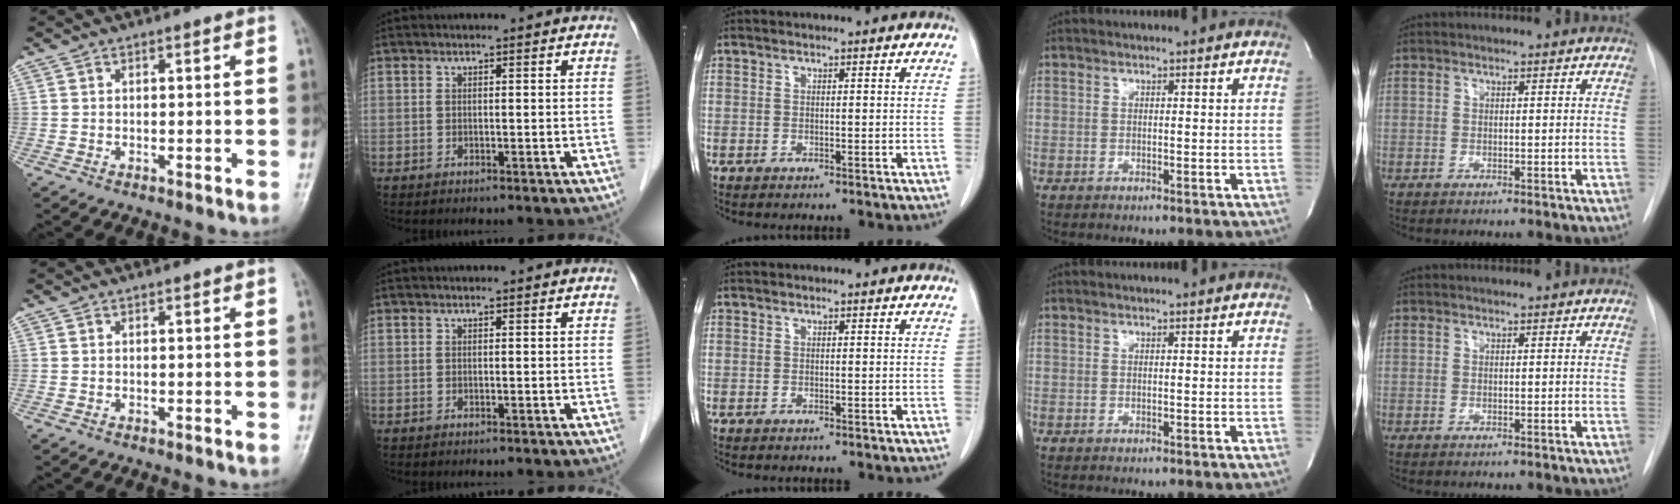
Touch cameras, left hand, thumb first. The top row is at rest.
{}